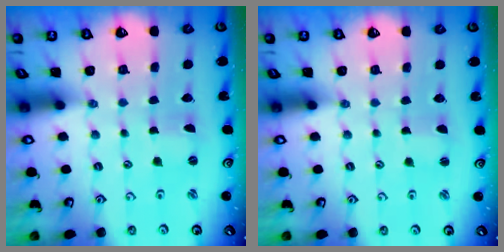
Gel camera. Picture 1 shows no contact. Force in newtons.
{"total": 1.0, "press": 1.0, "slide": 0.0}